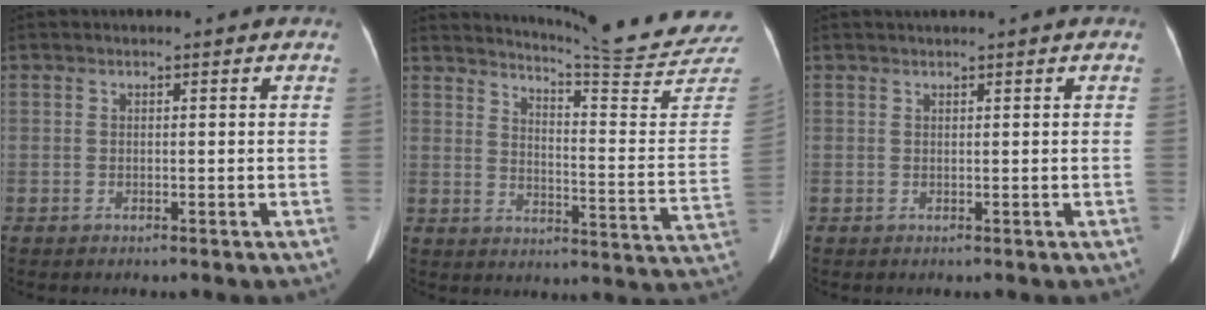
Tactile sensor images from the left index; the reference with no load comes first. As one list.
[{"total": 20.4, "force": [19.6, -1.7, 5.4], "torque": [-0.091, -0.137, 0.234]}, {"total": 1.2, "force": [1.0, -0.3, 0.6], "torque": [-0.012, 0.016, 0.025]}]